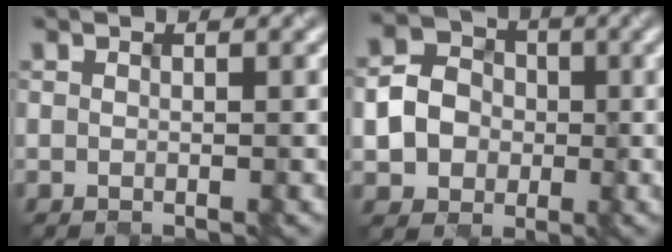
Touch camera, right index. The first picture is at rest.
{"total": 4.9, "force": [-1.0, 4.4, 1.7], "torque": [-0.035, 0.004, -0.027]}